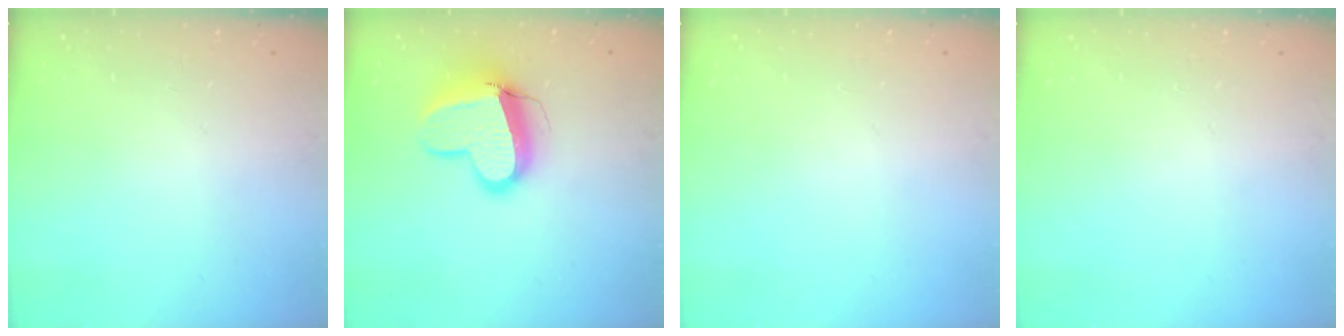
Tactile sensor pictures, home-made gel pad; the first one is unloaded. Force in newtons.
{"total": 13.6, "press": 13.5, "slide": 1.7}
{"total": 0.0}
{"total": 0.0}